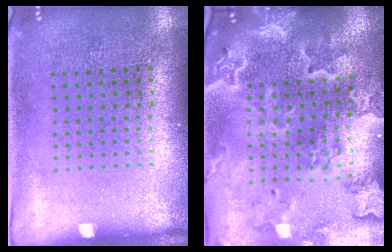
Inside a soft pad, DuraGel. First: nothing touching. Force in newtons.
{"total": 3.2, "press": 3.0, "slide": 1.3}